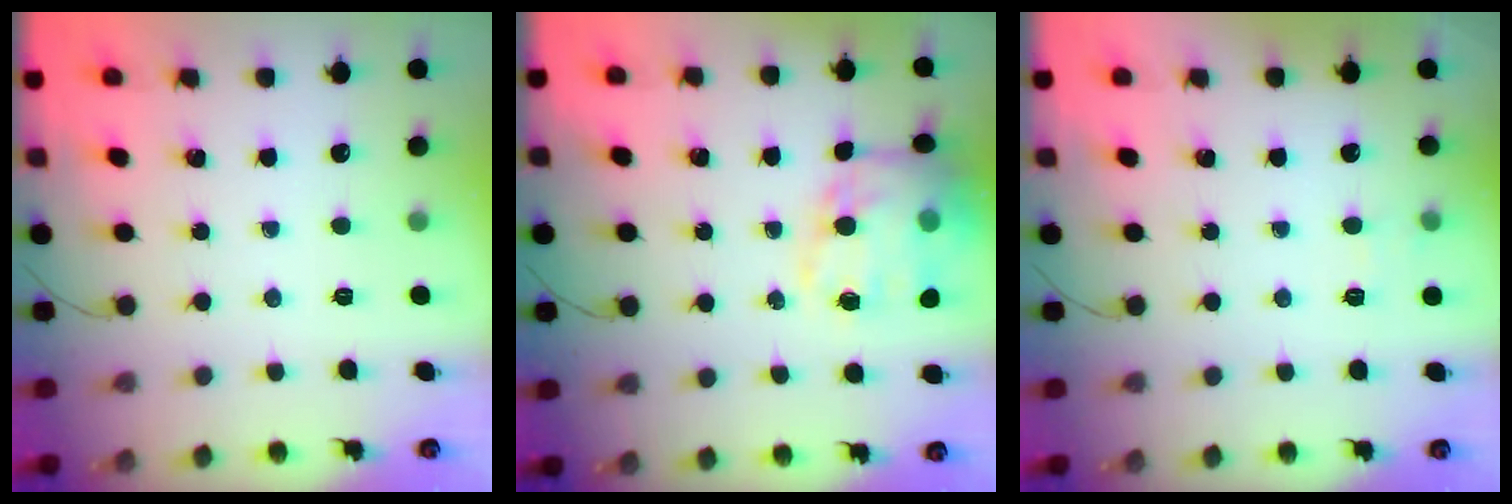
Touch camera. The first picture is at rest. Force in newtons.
{"total": 16.8, "press": 16.4, "slide": 3.2}
{"total": 5.7, "press": 5.5, "slide": 1.7}